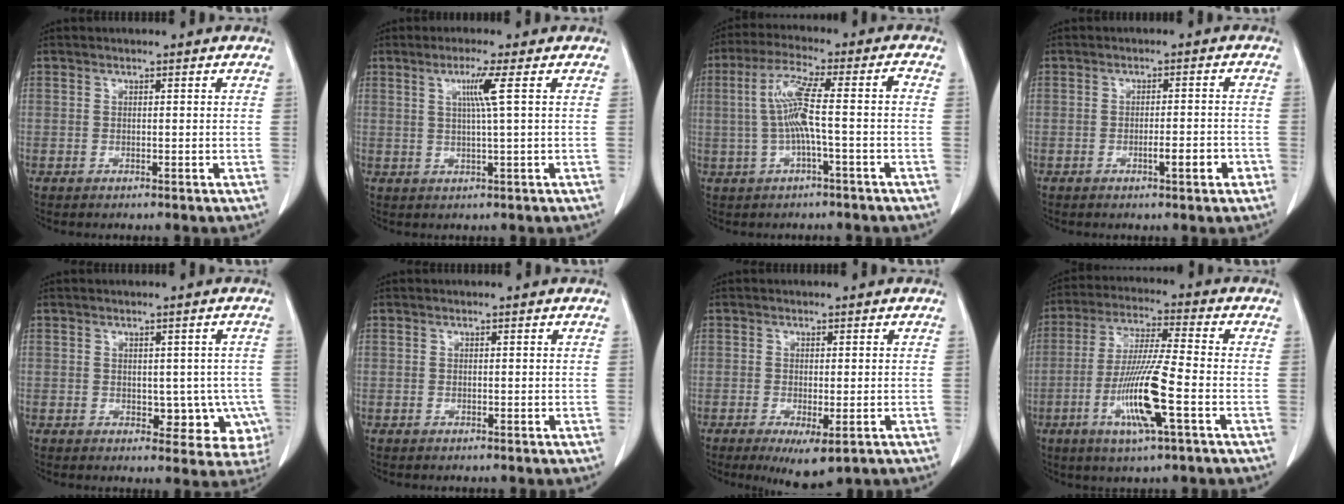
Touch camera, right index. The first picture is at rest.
{"total": 4.0, "force": [1.2, -1.1, 3.7], "torque": [-0.073, -0.002, 0.024]}
{"total": 8.1, "force": [-0.7, 0.4, 8.1], "torque": [-0.162, 0.029, -0.011]}
{"total": 3.8, "force": [-1.7, 0.6, 3.3], "torque": [-0.048, 0.001, -0.023]}
{"total": 7.8, "force": [-1.5, 5.1, 5.8], "torque": [-0.040, 0.008, -0.009]}
{"total": 0.0}
{"total": 5.2, "force": [-2.8, 1.3, 4.2], "torque": [-0.058, -0.014, -0.036]}
{"total": 12.3, "force": [-4.0, 0.1, 11.6], "torque": [-0.232, -0.015, -0.077]}